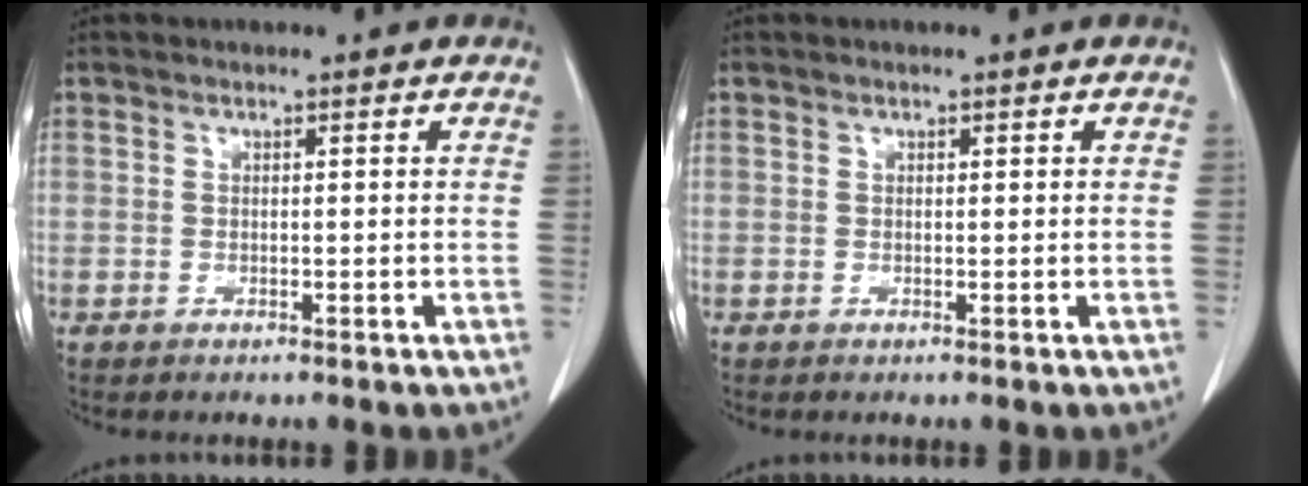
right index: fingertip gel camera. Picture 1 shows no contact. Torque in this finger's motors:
{"motor_torque": [0.05, -0.06, 0.06, 0.01]}